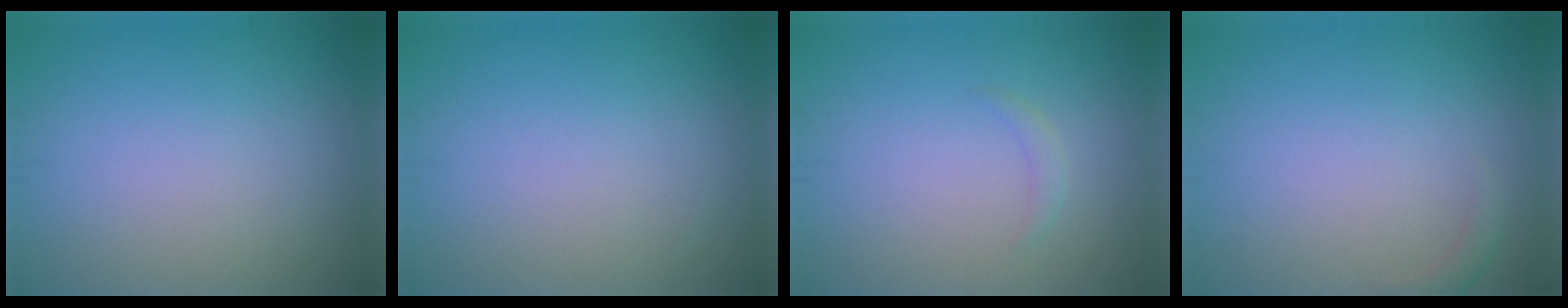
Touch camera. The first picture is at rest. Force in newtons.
{"total": 0.0}
{"total": 0.8, "press": 0.8, "slide": 0.1}
{"total": 1.0, "press": 1.0, "slide": 0.2}